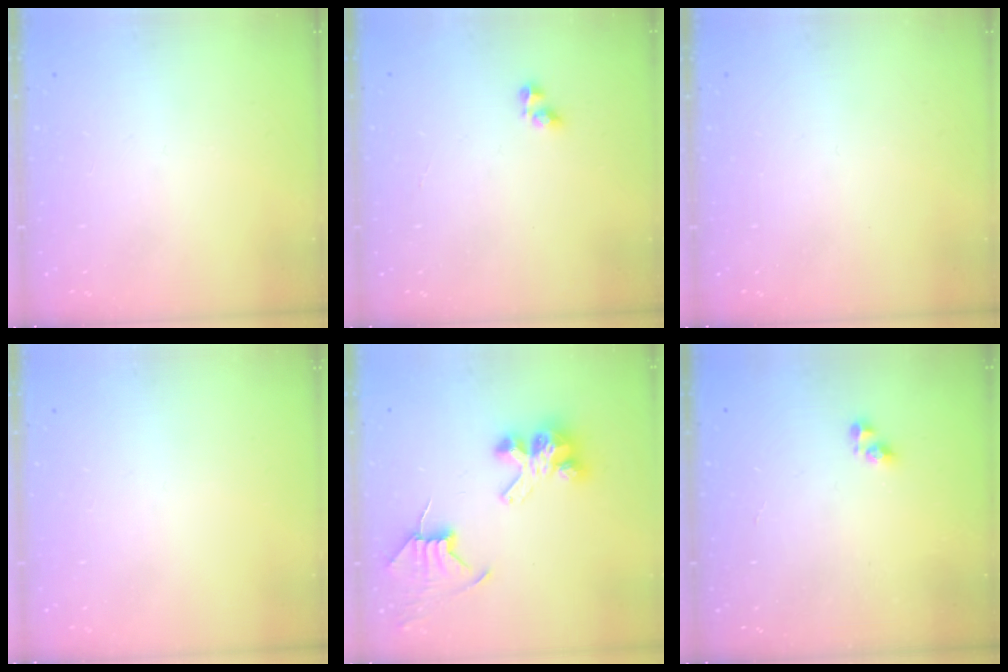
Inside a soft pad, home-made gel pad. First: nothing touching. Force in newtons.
{"total": 3.7, "press": 3.7, "slide": 0.6}
{"total": 0.0}
{"total": 0.0}
{"total": 9.4, "press": 9.4, "slide": 0.7}
{"total": 4.1, "press": 4.1, "slide": 0.5}